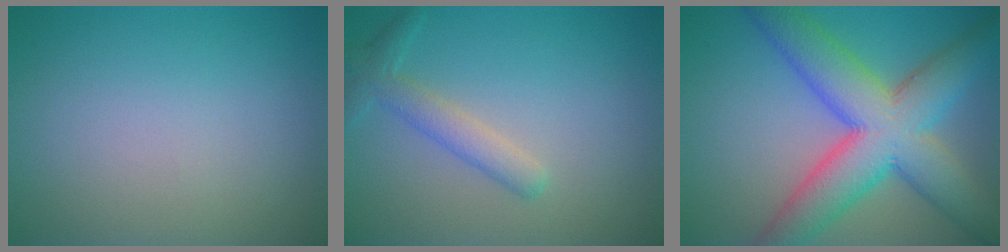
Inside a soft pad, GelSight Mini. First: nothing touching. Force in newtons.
{"total": 2.6, "press": 2.5, "slide": 0.1}
{"total": 10.7, "press": 10.7, "slide": 0.3}